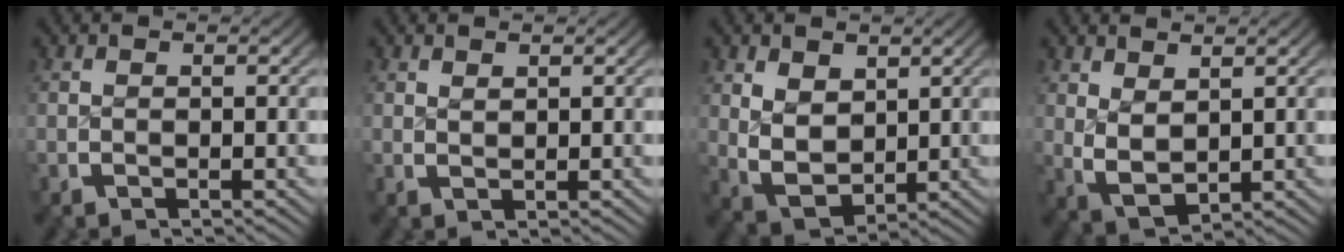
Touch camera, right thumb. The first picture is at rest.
{"total": 0.9, "force": [0.9, 0.1, 0.2], "torque": [0.000, -0.004, 0.023]}
{"total": 6.3, "force": [0.2, 4.8, 4.0], "torque": [-0.102, -0.040, 0.024]}
{"total": 4.8, "force": [0.6, 3.5, 3.2], "torque": [-0.079, -0.024, 0.030]}